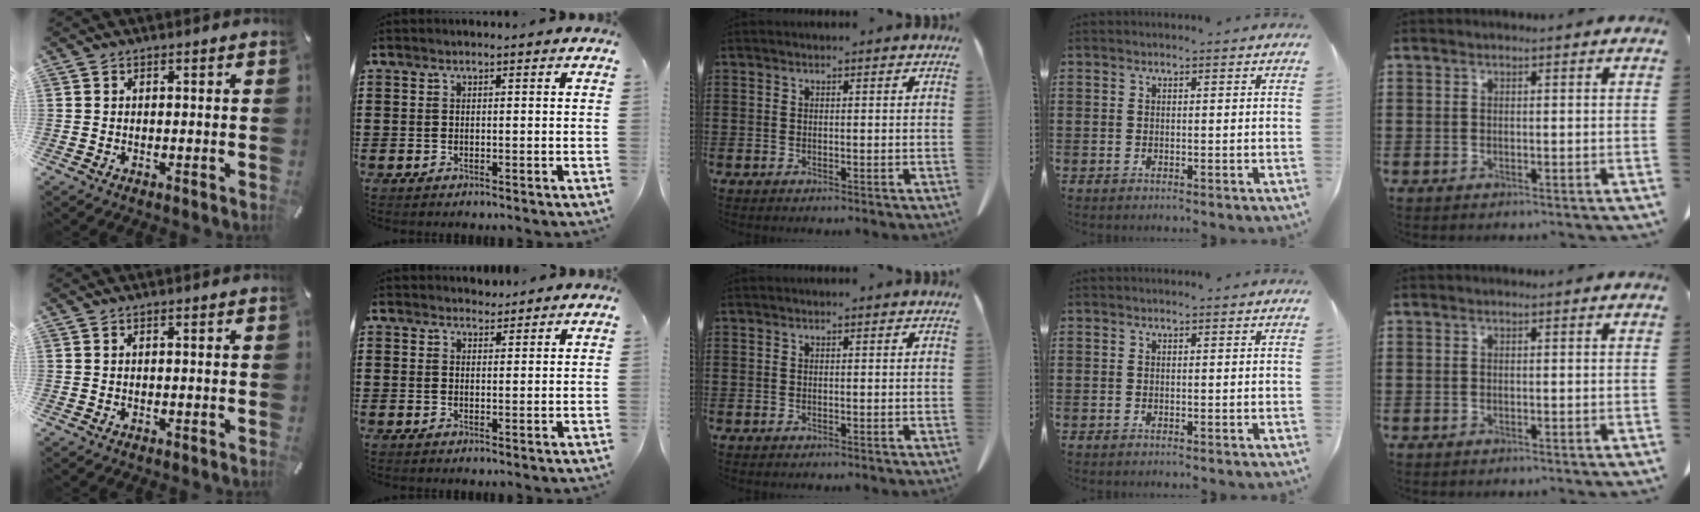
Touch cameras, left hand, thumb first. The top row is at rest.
{"index": {"total": 1.9, "force": [1.8, 0.6, 0.1], "torque": [0.002, 0.000, 0.034]}}